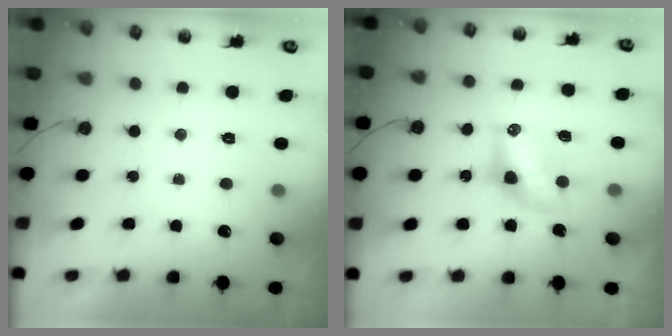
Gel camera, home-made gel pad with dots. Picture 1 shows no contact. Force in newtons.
{"total": 9.8, "press": 8.8, "slide": 4.4}